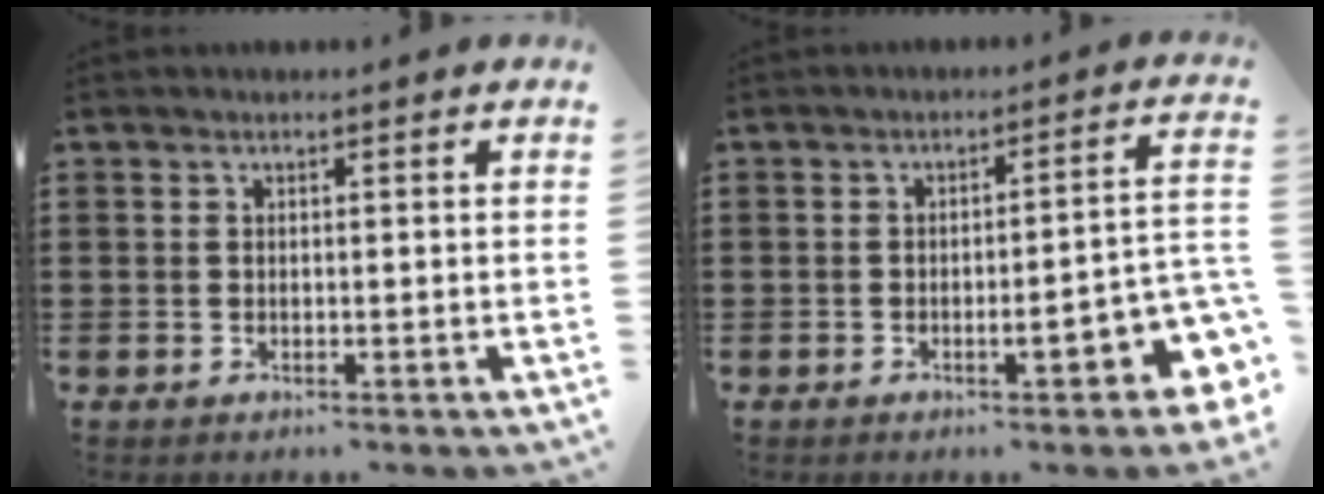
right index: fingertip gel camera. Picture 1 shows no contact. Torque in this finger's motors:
{"motor_torque": [0.40, -0.07, 0.22, 0.06]}